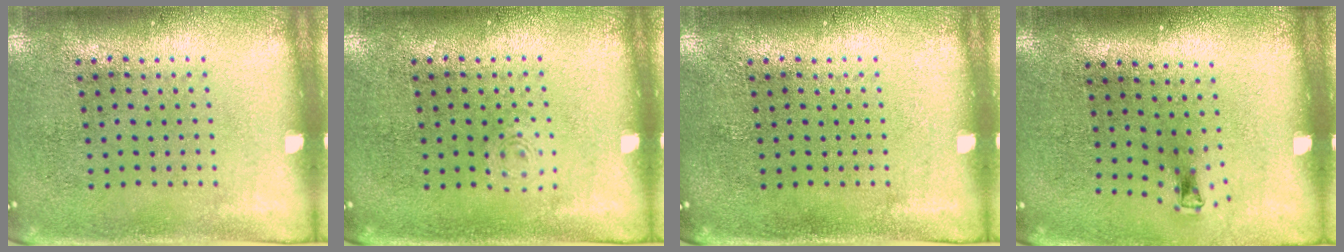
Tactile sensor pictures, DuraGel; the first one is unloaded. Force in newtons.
{"total": 0.7, "press": 0.6, "slide": 0.2}
{"total": 0.0}
{"total": 0.7, "press": 0.3, "slide": 0.7}